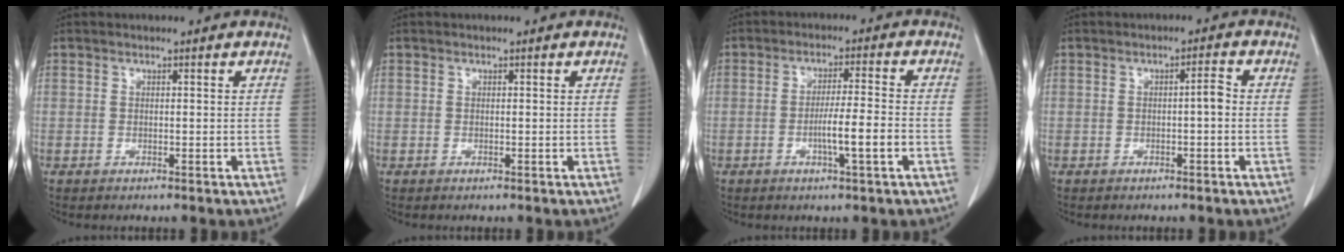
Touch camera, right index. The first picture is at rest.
{"total": 0.0}
{"total": 6.0, "force": [-2.0, -0.3, 5.6], "torque": [-0.094, -0.004, -0.035]}
{"total": 2.0, "force": [-0.4, 0.3, 1.9], "torque": [-0.027, 0.005, -0.007]}